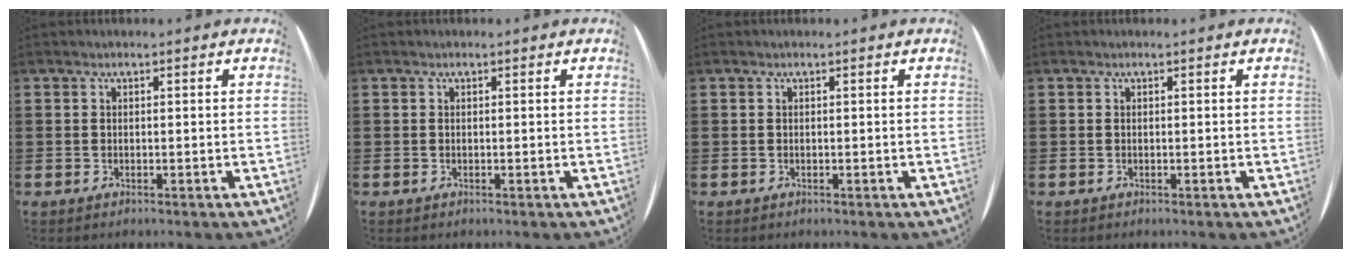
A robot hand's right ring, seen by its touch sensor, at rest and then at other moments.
{"total": 0.0}
{"total": 0.0}
{"total": 0.0}